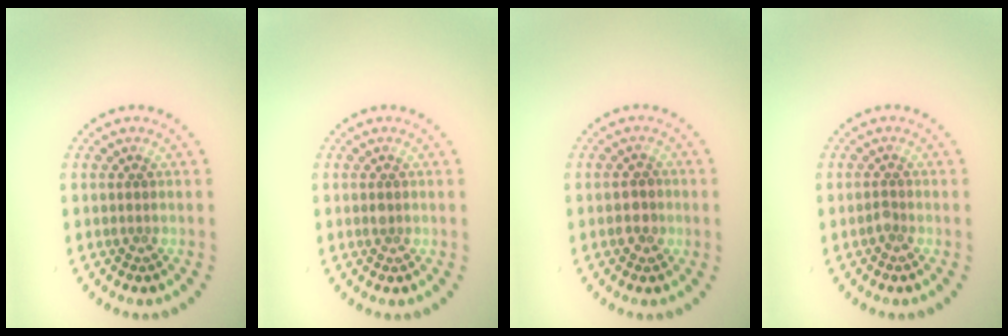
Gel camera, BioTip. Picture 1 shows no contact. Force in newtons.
{"total": 0.6, "press": 0.6, "slide": 0.1}
{"total": 1.6, "press": 1.6, "slide": 0.4}
{"total": 0.7, "press": 0.5, "slide": 0.6}